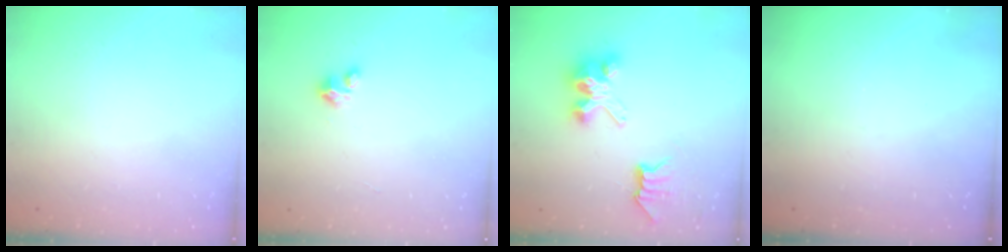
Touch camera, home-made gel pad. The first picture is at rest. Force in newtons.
{"total": 2.4, "press": 2.3, "slide": 0.2}
{"total": 7.6, "press": 7.6, "slide": 0.4}
{"total": 0.0}